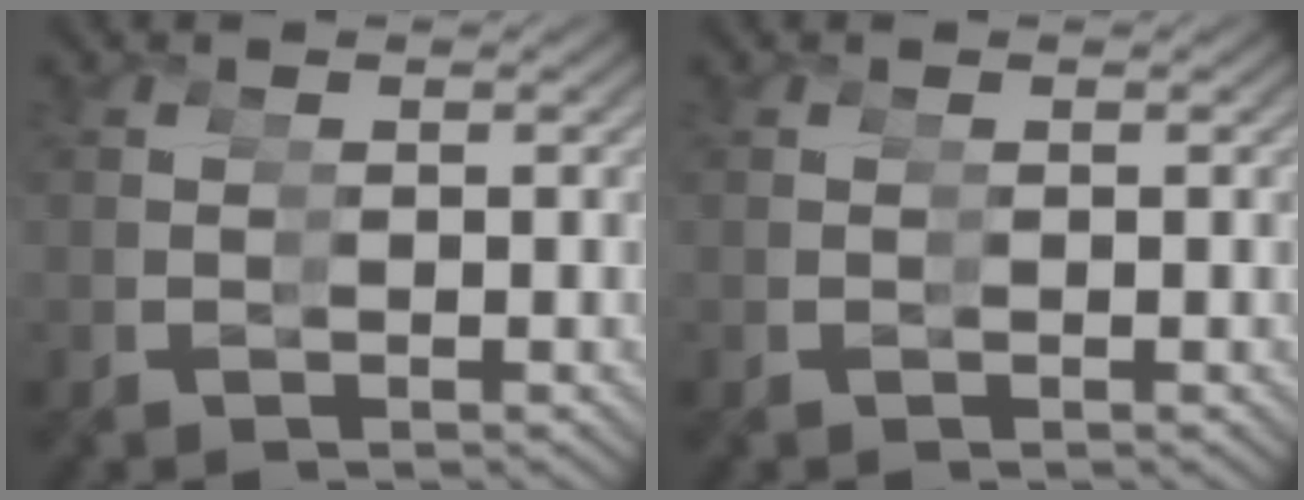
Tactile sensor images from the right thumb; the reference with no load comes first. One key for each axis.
{"total": 0.0}